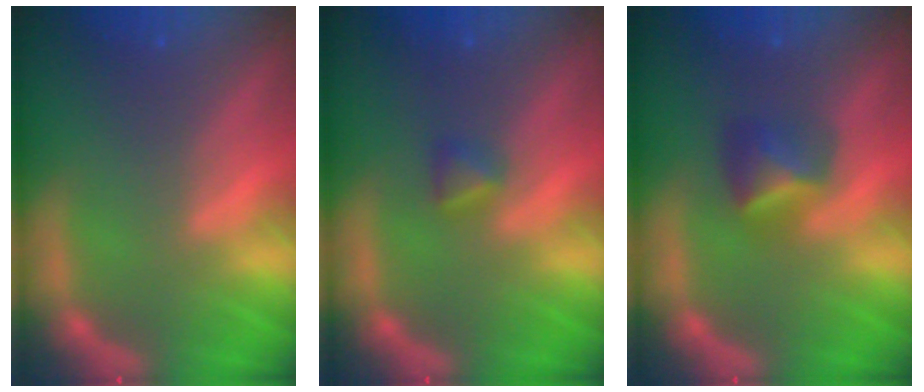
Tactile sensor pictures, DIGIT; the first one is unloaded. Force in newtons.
{"total": 1.4}
{"total": 2.9}